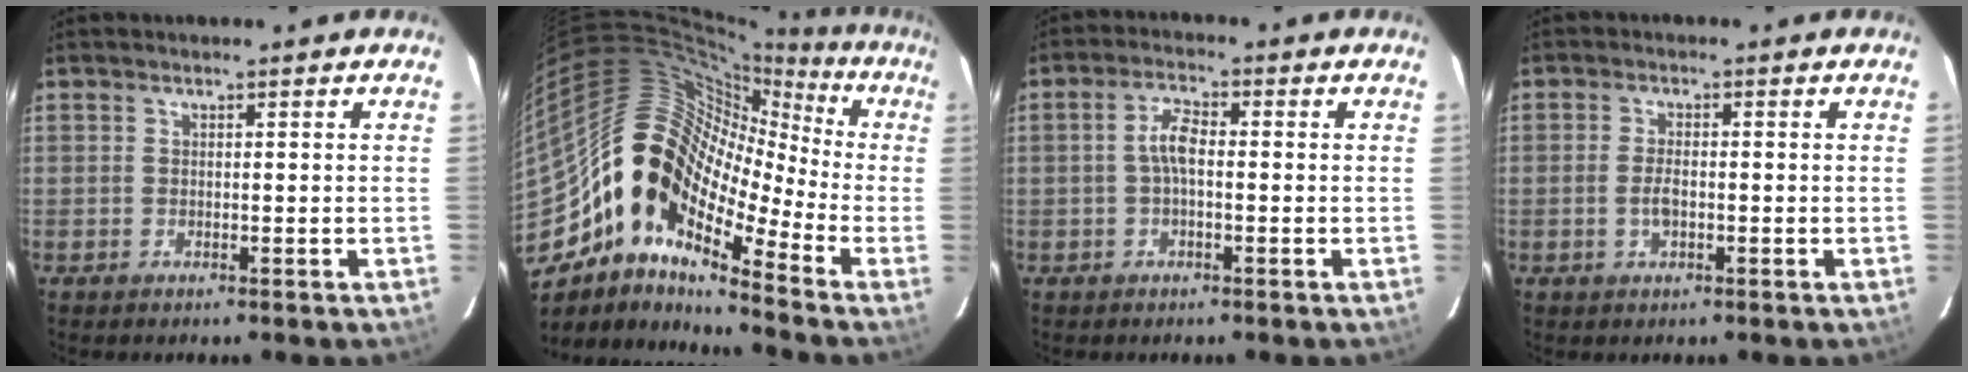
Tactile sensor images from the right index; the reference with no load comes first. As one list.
[{"total": 16.2, "force": [-7.8, 9.0, 11.0], "torque": [-0.173, 0.010, -0.172]}, {"total": 3.9, "force": [-0.4, 1.5, 3.6], "torque": [-0.075, 0.013, -0.008]}, {"total": 2.9, "force": [-0.7, 1.3, 2.4], "torque": [-0.049, 0.002, -0.012]}]